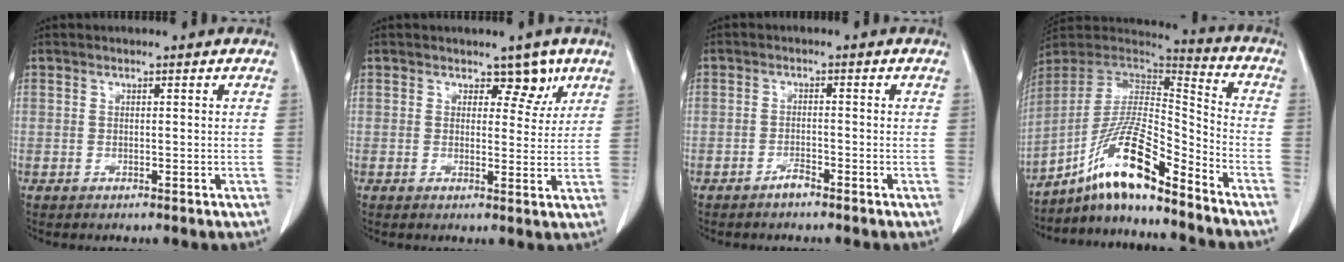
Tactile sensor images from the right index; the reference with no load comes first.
{"total": 3.7, "force": [2.3, 2.3, 1.8], "torque": [-0.009, -0.001, 0.029]}
{"total": 1.6, "force": [-1.4, 0.4, 0.7], "torque": [-0.010, 0.002, -0.023]}
{"total": 15.7, "force": [-11.1, 1.6, 11.0], "torque": [-0.205, 0.009, -0.201]}